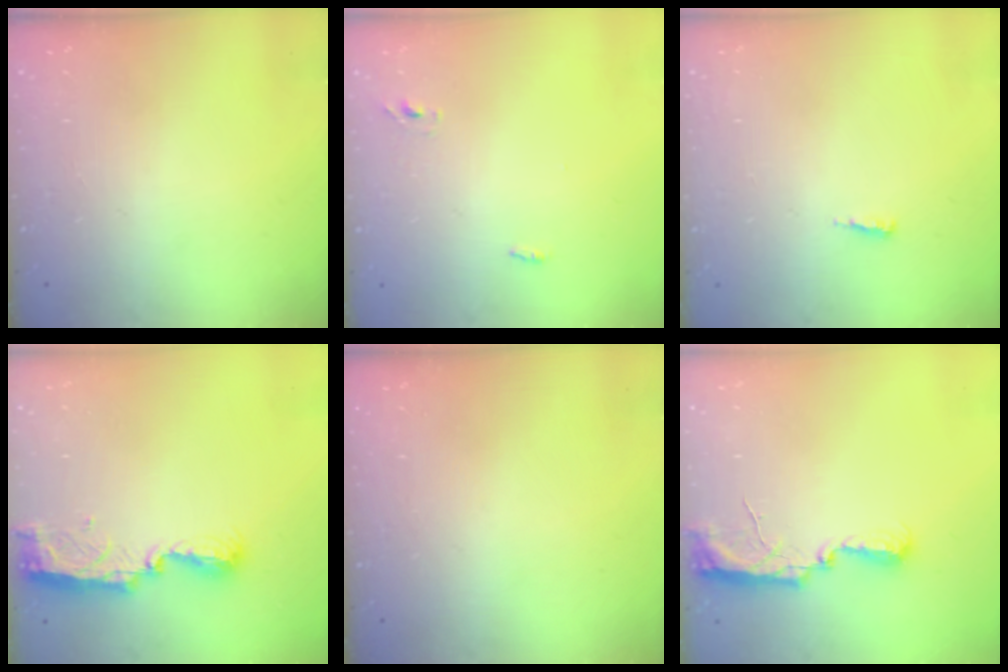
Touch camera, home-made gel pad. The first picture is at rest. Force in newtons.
{"total": 2.7, "press": 2.6, "slide": 0.9}
{"total": 3.1, "press": 3.1, "slide": 0.3}
{"total": 7.3, "press": 7.3, "slide": 0.7}
{"total": 0.0}
{"total": 8.9, "press": 8.2, "slide": 3.4}